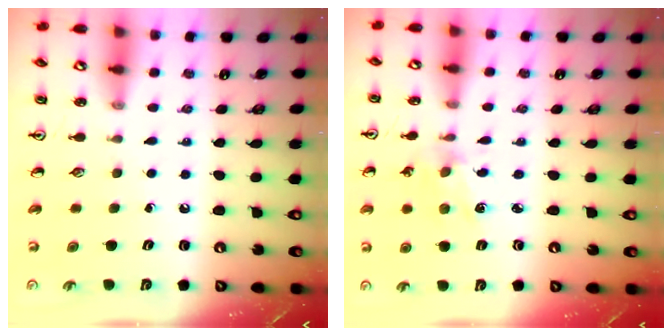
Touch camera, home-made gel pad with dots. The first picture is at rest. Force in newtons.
{"total": 2.1, "press": 2.1, "slide": 0.4}